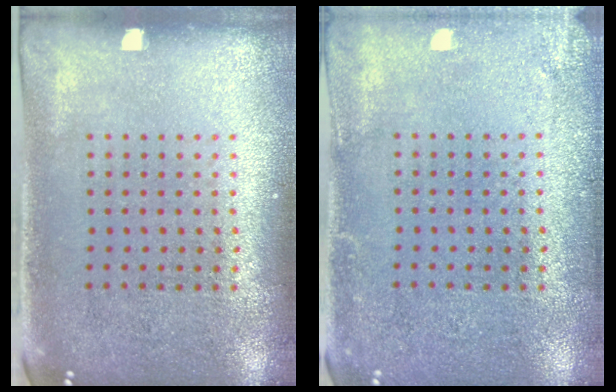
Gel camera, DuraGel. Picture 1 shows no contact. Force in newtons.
{"total": 1.8, "press": 1.8, "slide": 0.2}